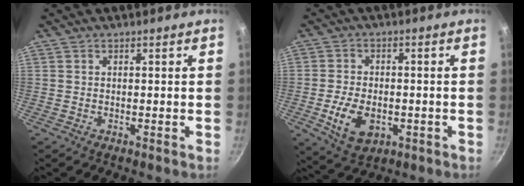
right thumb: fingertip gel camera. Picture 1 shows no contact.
{"total": 9.3, "force": [-2.5, 5.9, 6.7], "torque": [-0.112, 0.004, -0.034]}